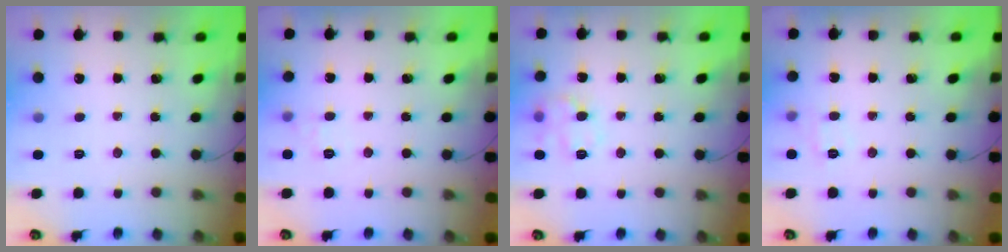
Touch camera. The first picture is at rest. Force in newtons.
{"total": 5.2, "press": 5.0, "slide": 1.2}
{"total": 10.4, "press": 10.4, "slide": 0.2}
{"total": 7.0, "press": 6.8, "slide": 1.7}